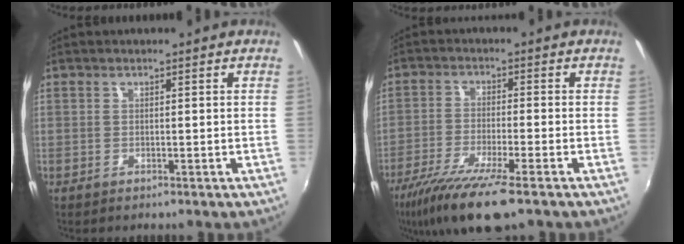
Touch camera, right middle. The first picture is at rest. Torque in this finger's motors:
{"motor_torque": [1.22, -0.91, 0.33, 0.16]}